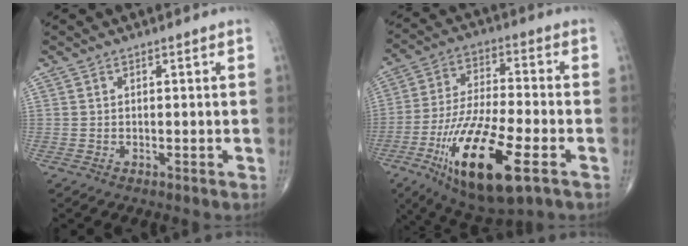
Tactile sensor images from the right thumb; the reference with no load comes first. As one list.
[{"total": 21.1, "force": [-8.6, 6.7, 18.0], "torque": [-0.365, 0.006, -0.146]}]